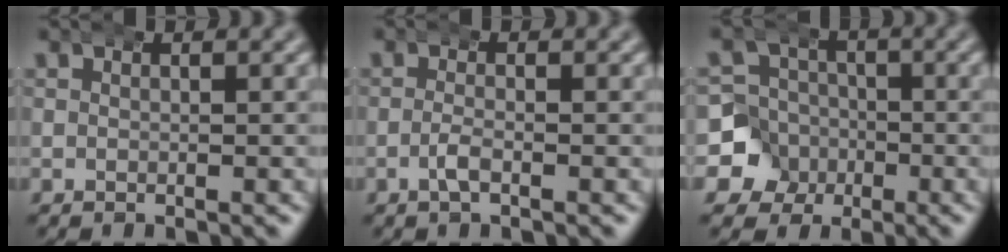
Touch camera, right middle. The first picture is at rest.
{"total": 1.1, "force": [-0.7, 0.0, 0.9], "torque": [-0.024, -0.008, -0.011]}
{"total": 12.2, "force": [-1.0, 11.5, 3.9], "torque": [-0.114, -0.042, -0.025]}